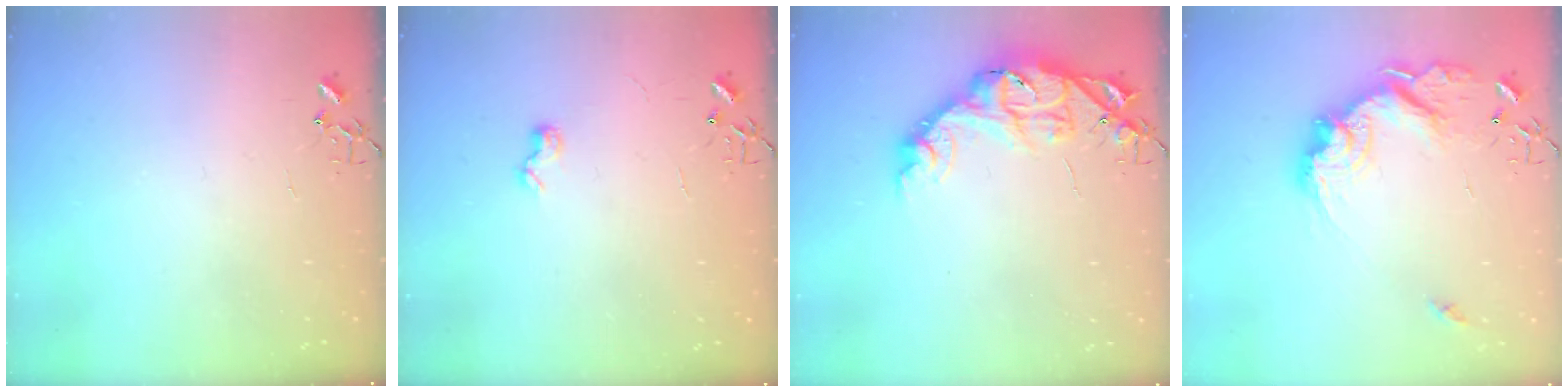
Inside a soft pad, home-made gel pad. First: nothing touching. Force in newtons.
{"total": 6.5, "press": 6.4, "slide": 0.6}
{"total": 12.7, "press": 12.7, "slide": 0.9}
{"total": 19.5, "press": 19.4, "slide": 1.8}